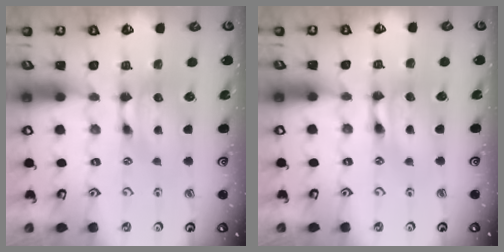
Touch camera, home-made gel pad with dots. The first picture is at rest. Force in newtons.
{"total": 2.0, "press": 2.0, "slide": 0.1}